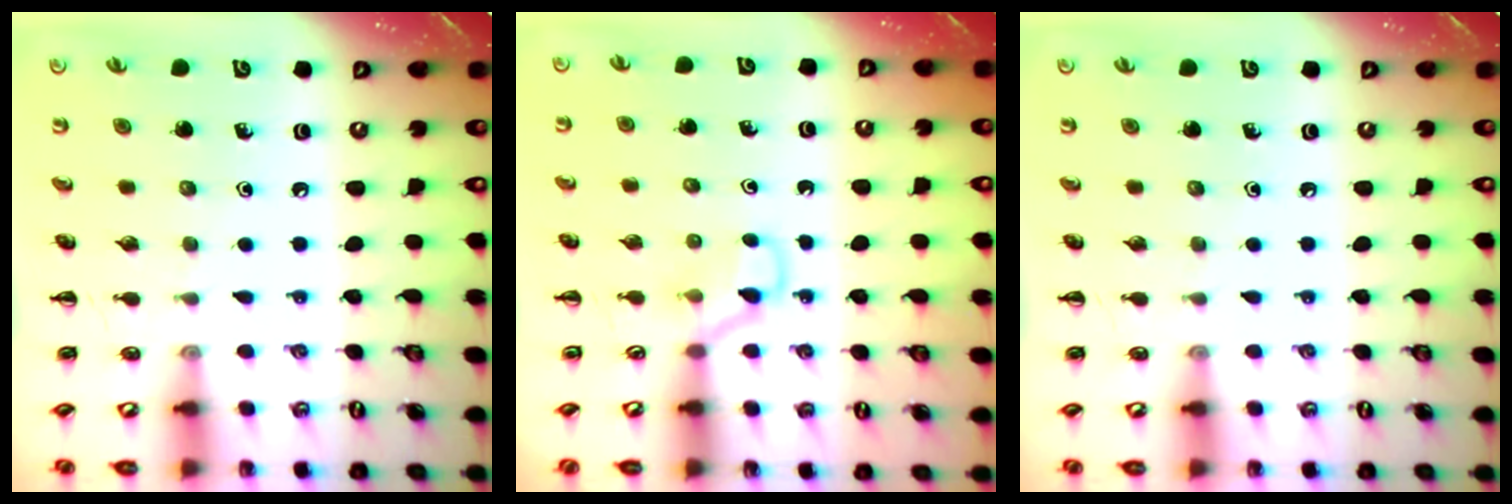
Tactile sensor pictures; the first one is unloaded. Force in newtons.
{"total": 3.6, "press": 3.4, "slide": 1.3}
{"total": 0.0}